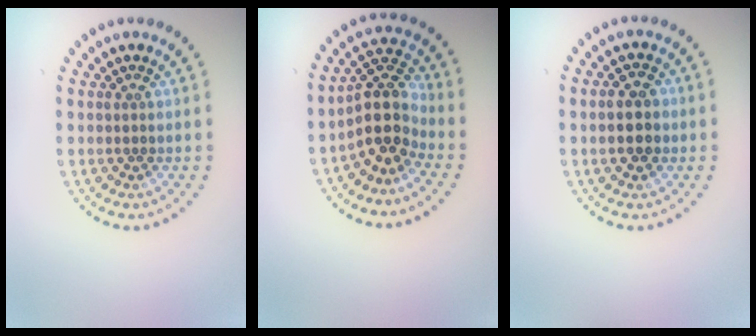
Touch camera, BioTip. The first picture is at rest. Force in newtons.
{"total": 4.3, "press": 3.5, "slide": 2.5}
{"total": 2.8, "press": 2.8, "slide": 0.2}